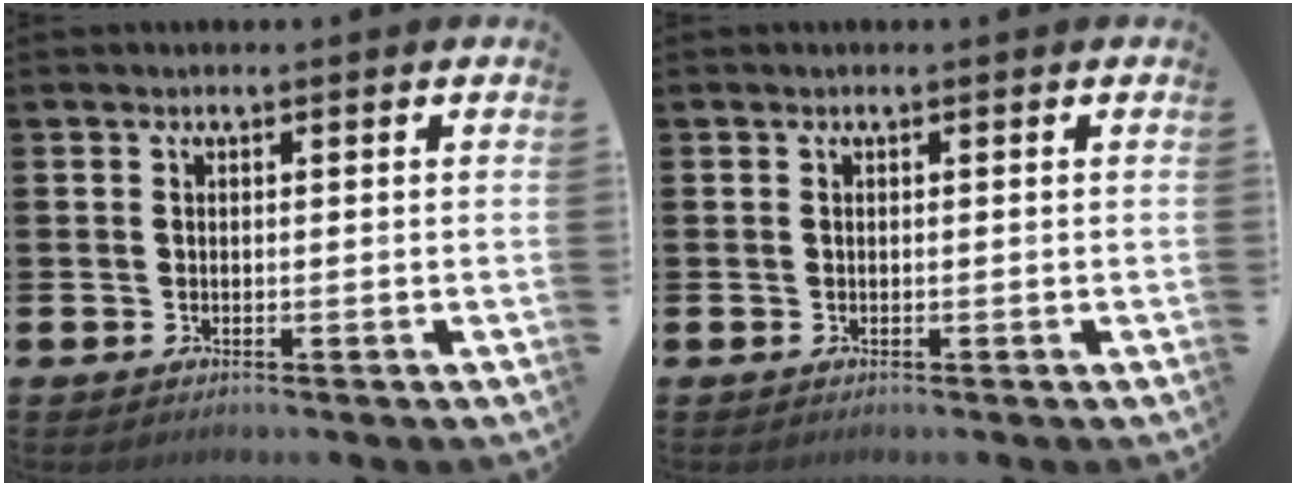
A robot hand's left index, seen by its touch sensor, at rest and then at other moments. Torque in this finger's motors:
{"motor_torque": [-0.05, 0.02, 0.01, 0.01]}